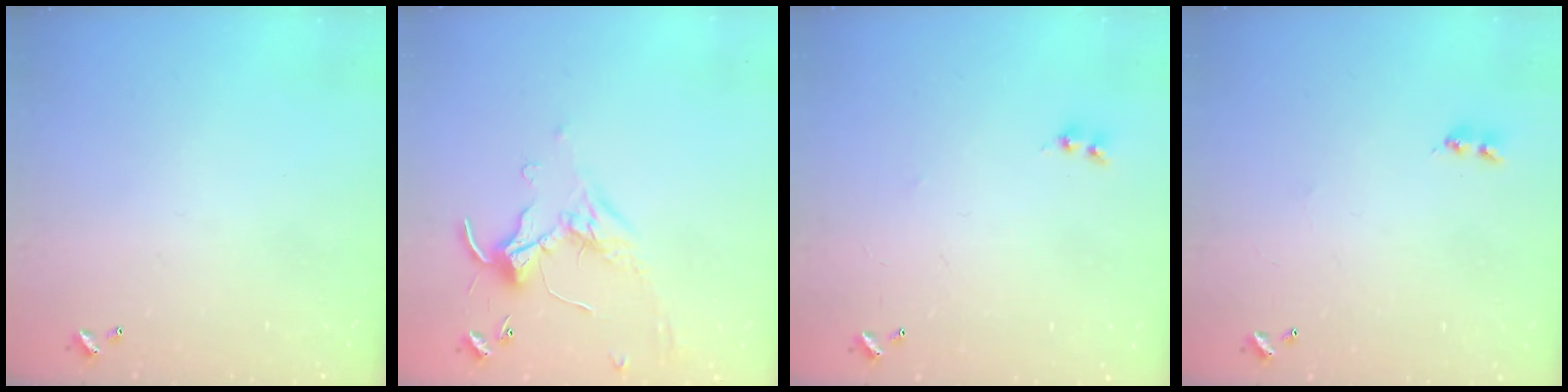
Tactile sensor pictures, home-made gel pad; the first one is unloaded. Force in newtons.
{"total": 0.0}
{"total": 1.8, "press": 1.8, "slide": 0.3}
{"total": 2.2, "press": 2.1, "slide": 0.6}